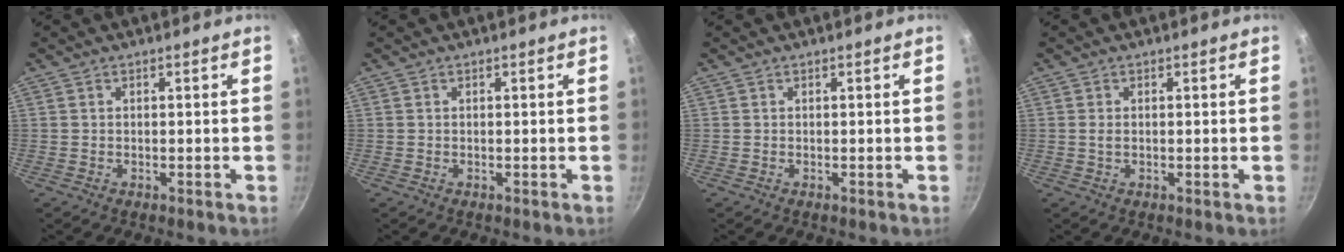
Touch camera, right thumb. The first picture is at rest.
{"total": 0.0}
{"total": 0.0}
{"total": 0.9, "force": [0.0, 0.4, 0.8], "torque": [-0.017, -0.003, 0.001]}